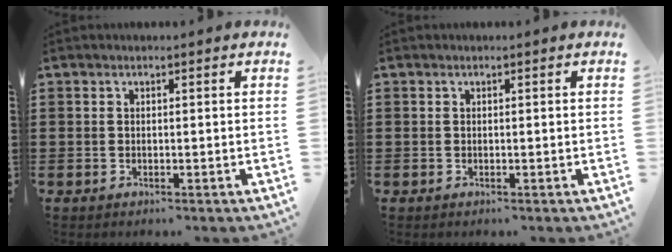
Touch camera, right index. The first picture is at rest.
{"total": 0.0}